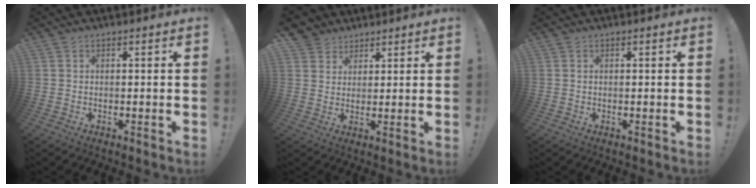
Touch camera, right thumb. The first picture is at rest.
{"total": 4.8, "force": [3.3, 3.5, -0.1], "torque": [0.002, -0.027, 0.063]}
{"total": 0.0}